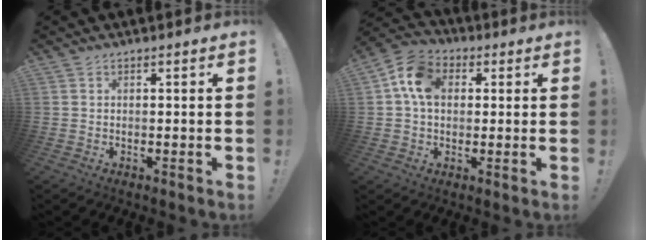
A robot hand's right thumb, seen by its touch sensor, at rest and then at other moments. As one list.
[{"total": 10.9, "force": [2.6, 8.0, 6.9], "torque": [-0.122, 0.009, 0.051]}]